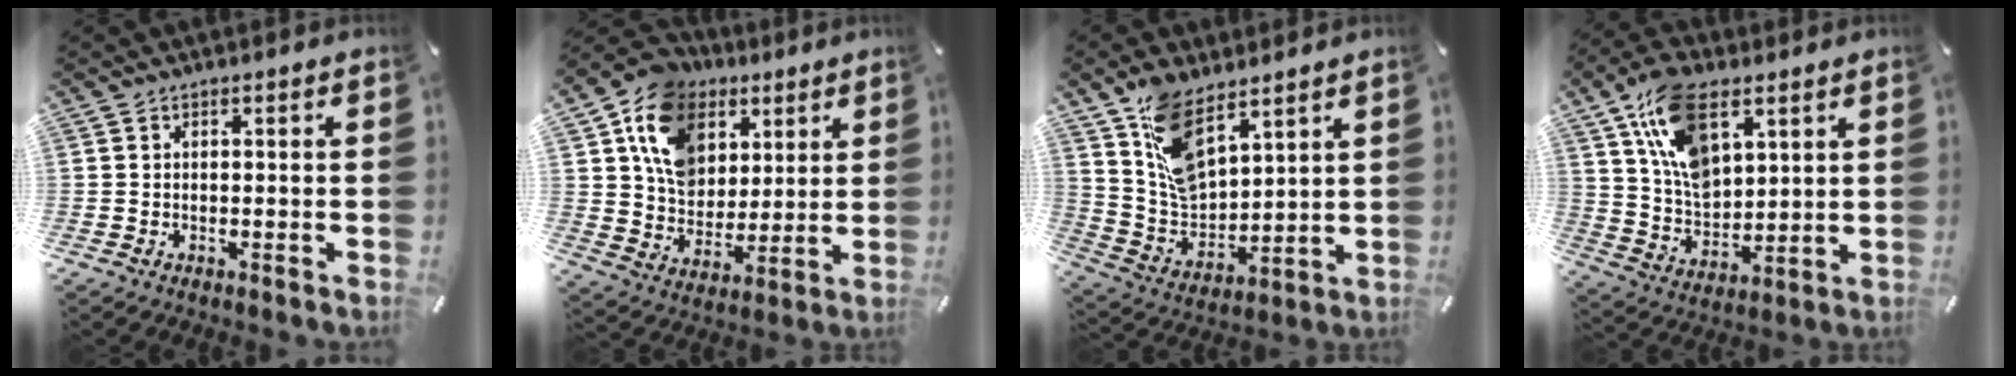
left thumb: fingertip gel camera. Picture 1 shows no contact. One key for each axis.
{"total": 13.7, "fx": 6.1, "fy": 11.1, "fz": 5.1, "tx": -0.099, "ty": -0.028, "tz": 0.119}
{"total": 12.6, "fx": 8.3, "fy": 6.6, "fz": 6.8, "tx": -0.154, "ty": -0.041, "tz": 0.163}
{"total": 15.0, "fx": 7.6, "fy": 8.9, "fz": 9.3, "tx": -0.193, "ty": -0.026, "tz": 0.139}